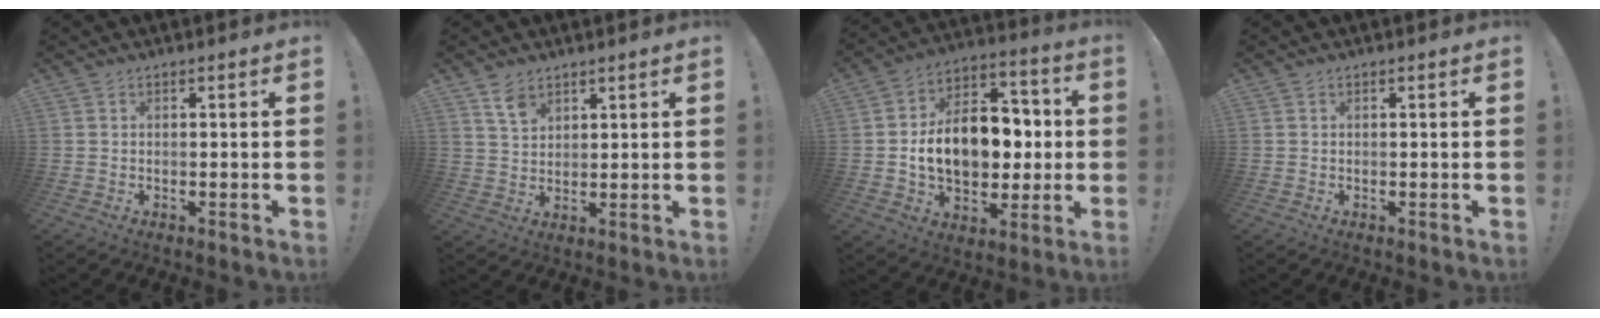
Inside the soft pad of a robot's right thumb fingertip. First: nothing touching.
{"total": 5.6, "force": [3.8, 3.2, 2.5], "torque": [-0.040, -0.019, 0.071]}
{"total": 16.9, "force": [-1.0, 12.1, 11.8], "torque": [-0.196, 0.016, -0.009]}
{"total": 0.0}